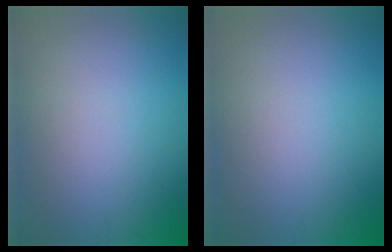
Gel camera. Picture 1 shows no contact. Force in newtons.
{"total": 0.0}